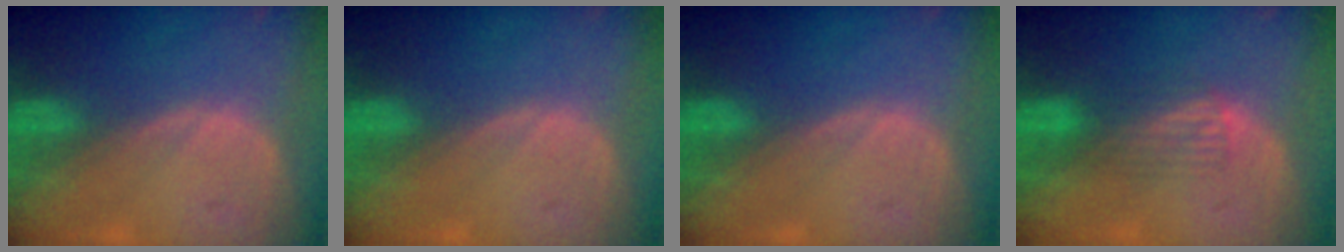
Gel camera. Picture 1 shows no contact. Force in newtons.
{"total": 0.0}
{"total": 0.0}
{"total": 3.7, "press": 3.5, "slide": 1.1}